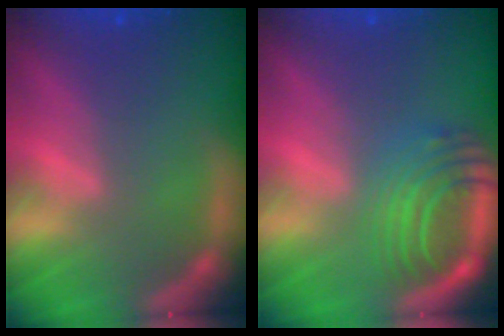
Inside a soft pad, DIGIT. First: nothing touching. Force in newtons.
{"total": 7.5}